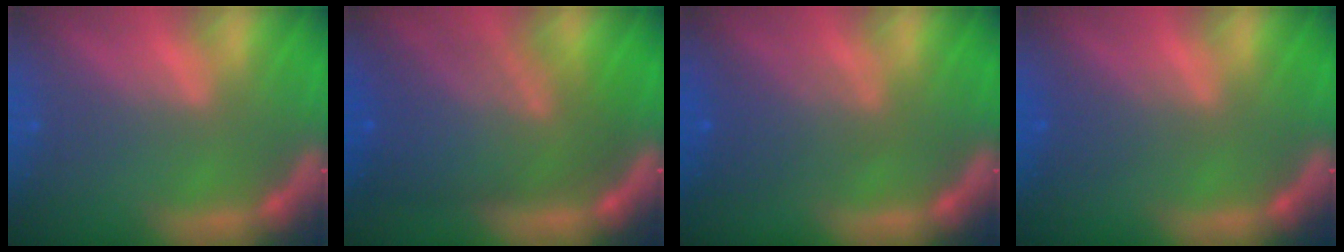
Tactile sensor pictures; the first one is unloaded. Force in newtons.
{"total": 9.5}
{"total": 3.6}
{"total": 2.0}